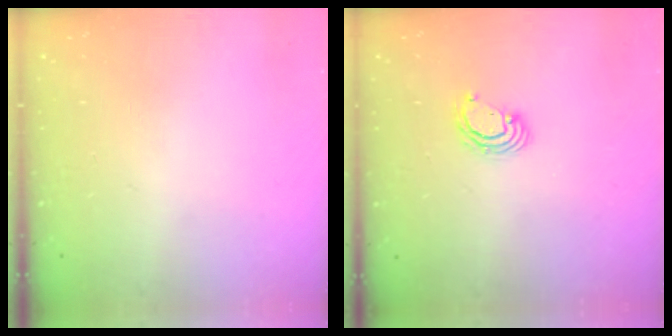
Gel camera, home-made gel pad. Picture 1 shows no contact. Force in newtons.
{"total": 3.9, "press": 3.8, "slide": 0.2}